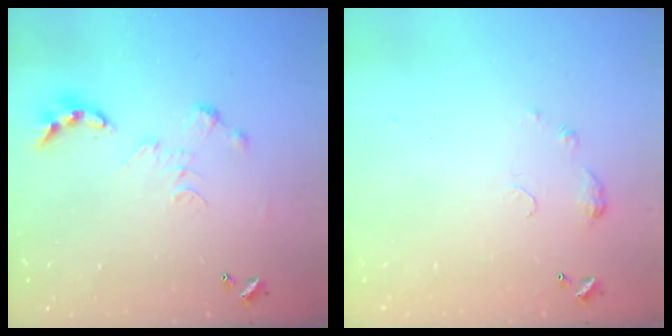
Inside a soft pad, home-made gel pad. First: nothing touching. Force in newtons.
{"total": 4.7, "press": 4.6, "slide": 0.7}